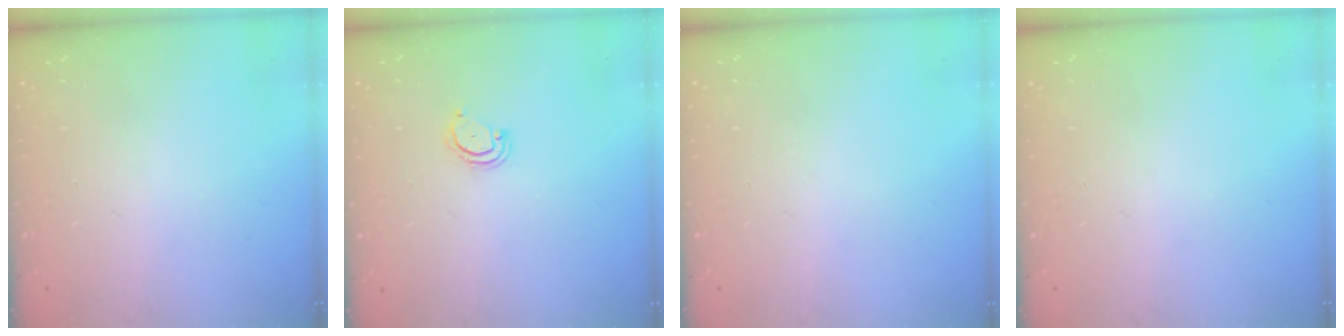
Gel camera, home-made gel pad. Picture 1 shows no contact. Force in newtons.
{"total": 2.5, "press": 2.5, "slide": 0.2}
{"total": 0.0}
{"total": 0.0}